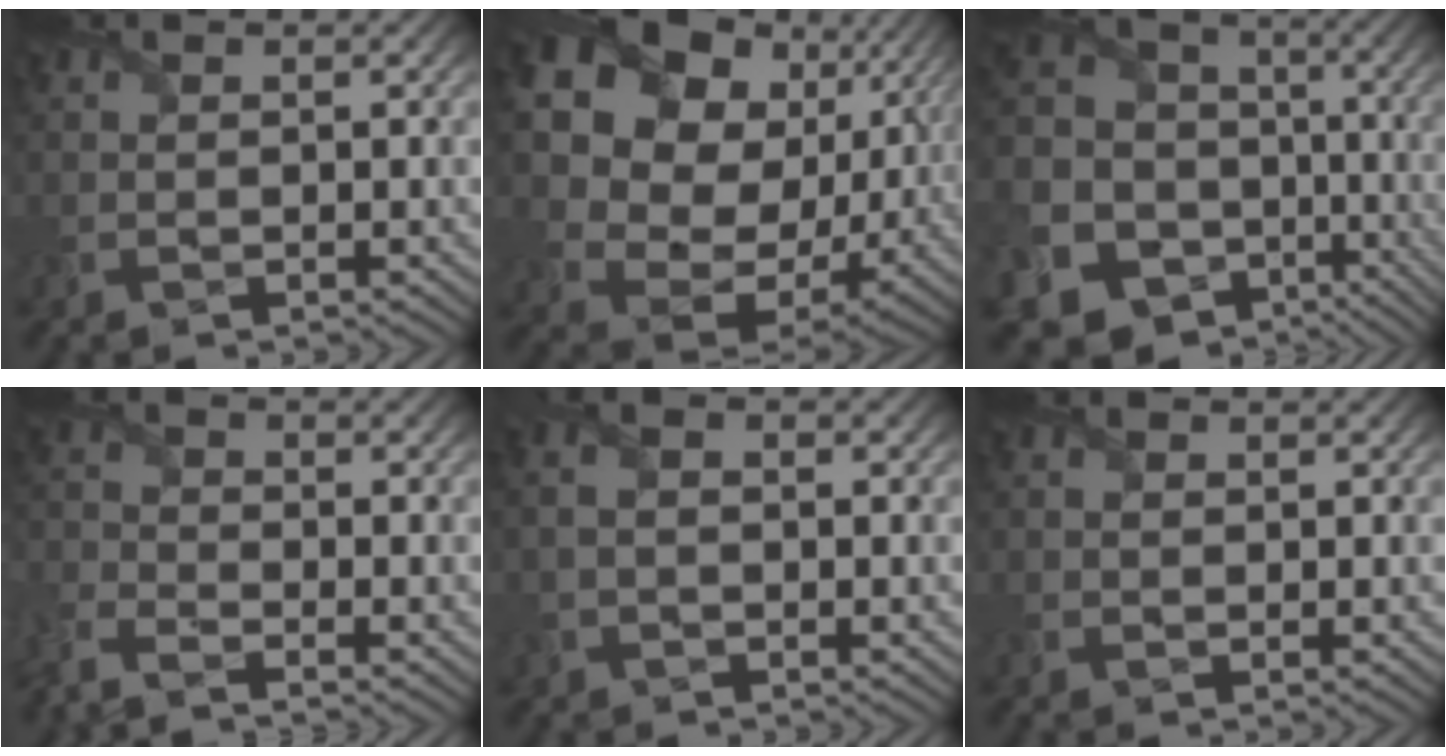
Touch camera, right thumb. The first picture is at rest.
{"total": 20.2, "force": [6.0, 15.1, 12.1], "torque": [-0.292, 0.010, 0.145]}
{"total": 19.6, "force": [-6.8, 16.7, 7.6], "torque": [-0.241, -0.037, -0.097]}
{"total": 5.1, "force": [-4.3, 1.7, 2.2], "torque": [-0.061, -0.015, -0.101]}
{"total": 2.9, "force": [0.0, 1.9, 2.2], "torque": [-0.042, 0.006, -0.005]}
{"total": 0.5, "force": [-0.2, 0.5, 0.2], "torque": [-0.005, -0.004, -0.003]}